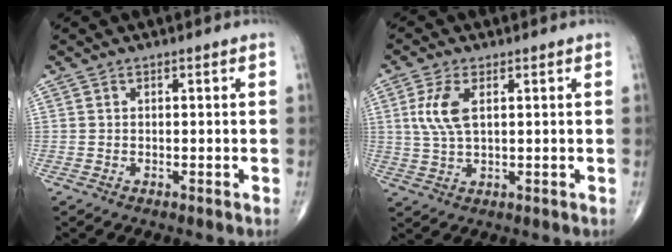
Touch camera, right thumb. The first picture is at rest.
{"total": 6.3, "force": [1.6, 2.9, 5.4], "torque": [-0.127, -0.001, 0.035]}